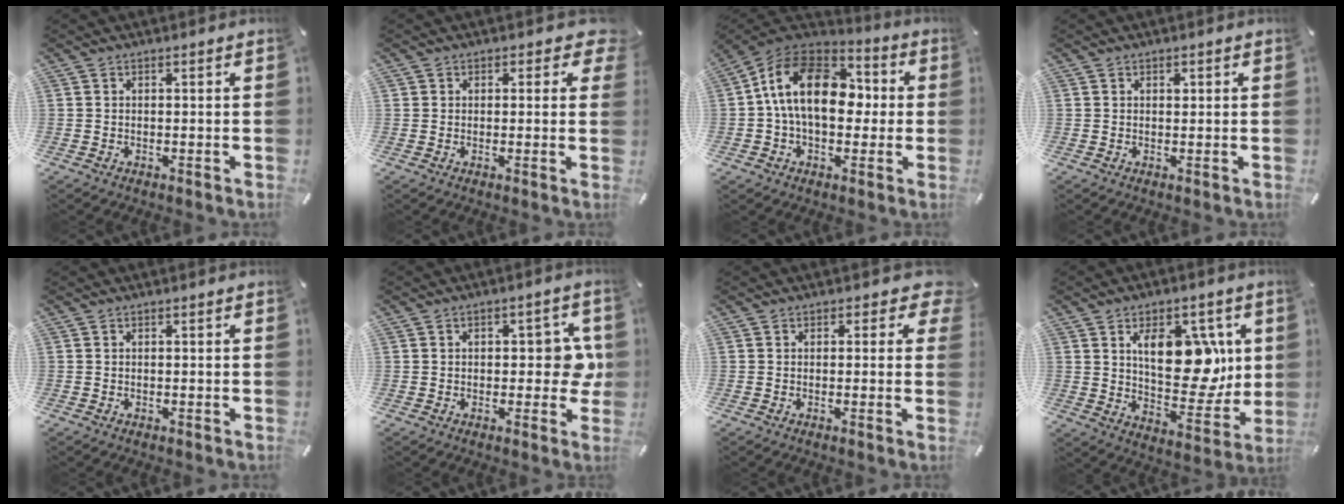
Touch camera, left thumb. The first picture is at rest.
{"total": 3.5, "force": [1.3, 2.6, 2.1], "torque": [-0.010, -0.004, 0.017]}
{"total": 17.8, "force": [1.0, 11.9, 13.2], "torque": [-0.245, 0.016, 0.014]}
{"total": 0.8, "force": [0.3, 0.6, 0.4], "torque": [-0.001, -0.003, 0.005]}
{"total": 0.0}
{"total": 8.2, "force": [0.4, 4.8, 6.6], "torque": [-0.071, -0.001, 0.001]}
{"total": 3.9, "force": [1.1, 2.4, 2.9], "torque": [-0.028, -0.004, 0.011]}
{"total": 16.6, "force": [5.5, 9.6, 12.3], "torque": [-0.160, -0.024, 0.097]}